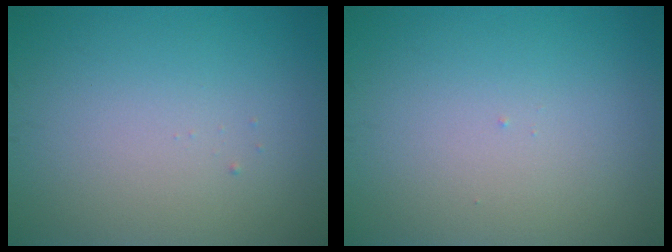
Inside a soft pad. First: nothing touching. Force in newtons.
{"total": 0.0}